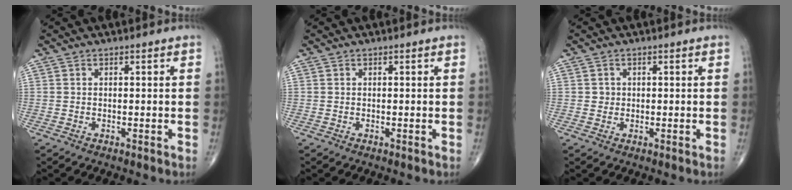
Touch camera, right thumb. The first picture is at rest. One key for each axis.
{"total": 0.0}
{"total": 1.2, "fx": 0.1, "fy": 1.2, "fz": 0.2, "tx": 0.004, "ty": 0.003, "tz": 0.001}